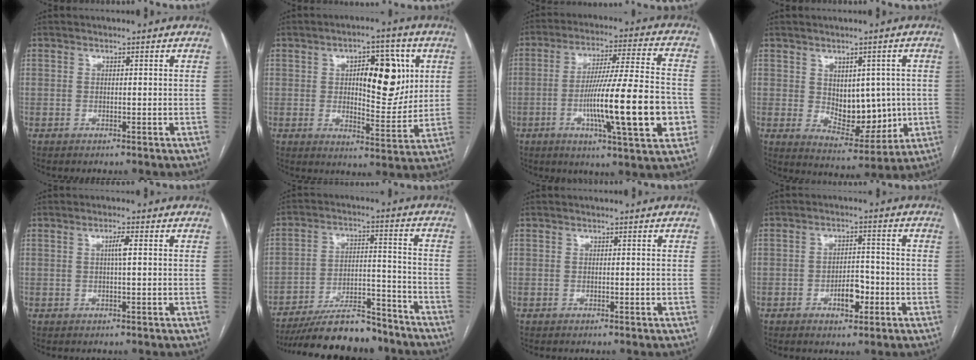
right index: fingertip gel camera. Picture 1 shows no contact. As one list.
[{"total": 11.7, "force": [3.2, 4.6, 10.3], "torque": [-0.140, 0.014, 0.052]}, {"total": 18.5, "force": [-4.4, 1.1, 17.9], "torque": [-0.274, -0.002, -0.066]}, {"total": 9.3, "force": [0.4, 5.4, 7.5], "torque": [-0.103, -0.002, 0.027]}, {"total": 2.0, "force": [0.4, -0.1, 2.0], "torque": [-0.037, 0.001, 0.005]}, {"total": 16.1, "force": [-14.2, 3.4, 6.8], "torque": [-0.117, 0.016, -0.230]}, {"total": 0.0}, {"total": 4.7, "force": [-1.9, 2.3, 3.7], "torque": [-0.054, 0.006, -0.026]}]